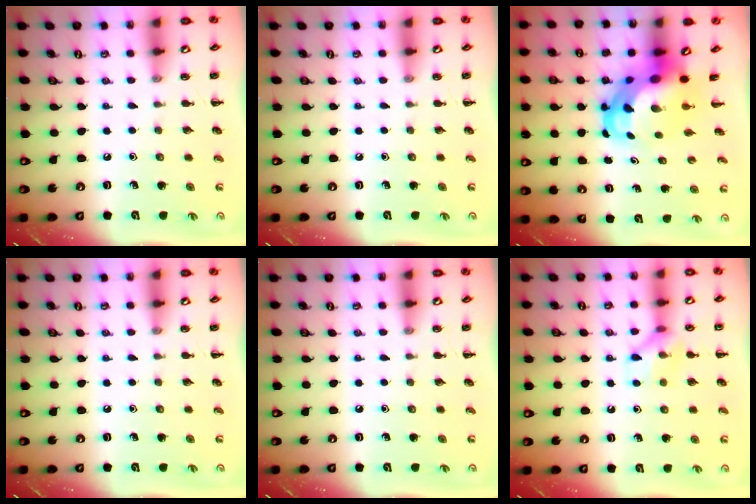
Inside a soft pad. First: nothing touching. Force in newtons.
{"total": 0.0}
{"total": 7.6, "press": 7.4, "slide": 1.9}
{"total": 0.0}
{"total": 0.0}
{"total": 8.3, "press": 8.3, "slide": 0.8}